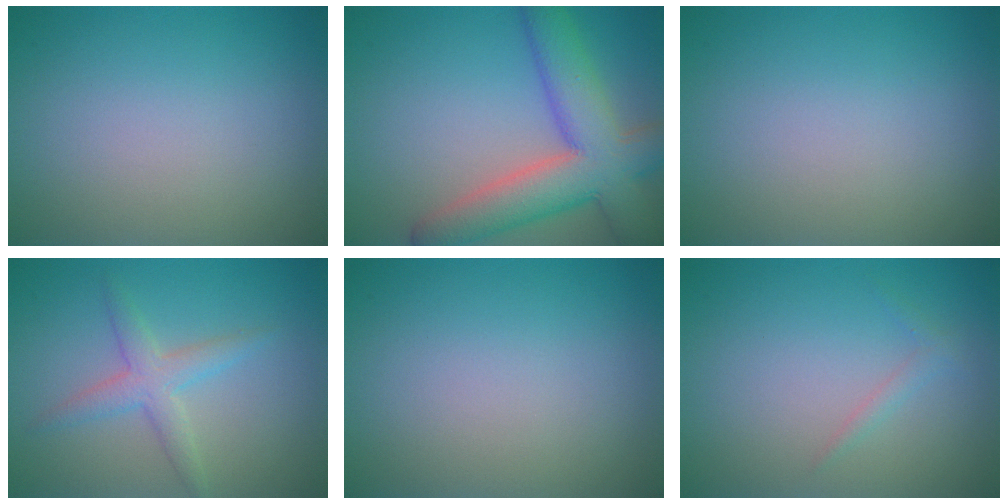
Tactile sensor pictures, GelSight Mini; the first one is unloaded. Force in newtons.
{"total": 8.8, "press": 8.8, "slide": 0.6}
{"total": 0.0}
{"total": 2.7, "press": 2.7, "slide": 0.0}
{"total": 0.0}
{"total": 0.9, "press": 0.9, "slide": 0.0}